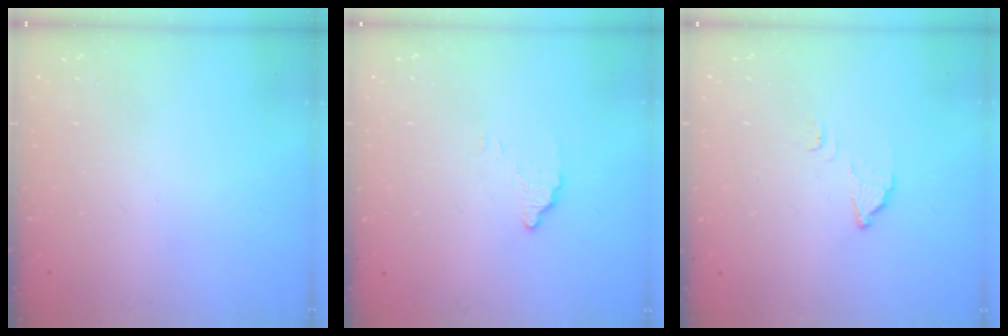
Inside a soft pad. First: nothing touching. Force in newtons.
{"total": 2.9, "press": 2.9, "slide": 0.1}
{"total": 2.1, "press": 2.1, "slide": 0.1}